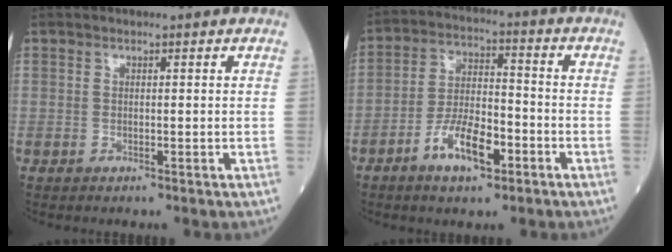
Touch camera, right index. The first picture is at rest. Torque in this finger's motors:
{"motor_torque": [0.19, -0.19, 0.15, 0.07]}